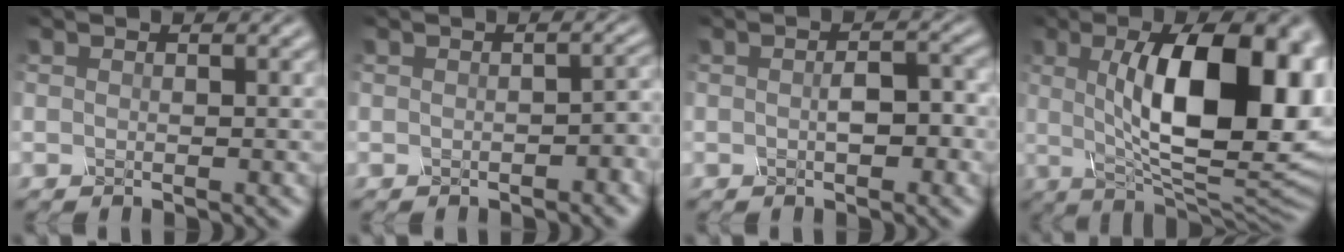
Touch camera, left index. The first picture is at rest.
{"total": 1.9, "force": [-0.6, 1.0, 1.5], "torque": [-0.020, 0.000, -0.007]}
{"total": 2.7, "force": [-0.4, 1.3, 2.4], "torque": [-0.034, 0.002, -0.008]}
{"total": 15.2, "force": [2.2, 5.8, 13.9], "torque": [-0.176, 0.009, 0.026]}